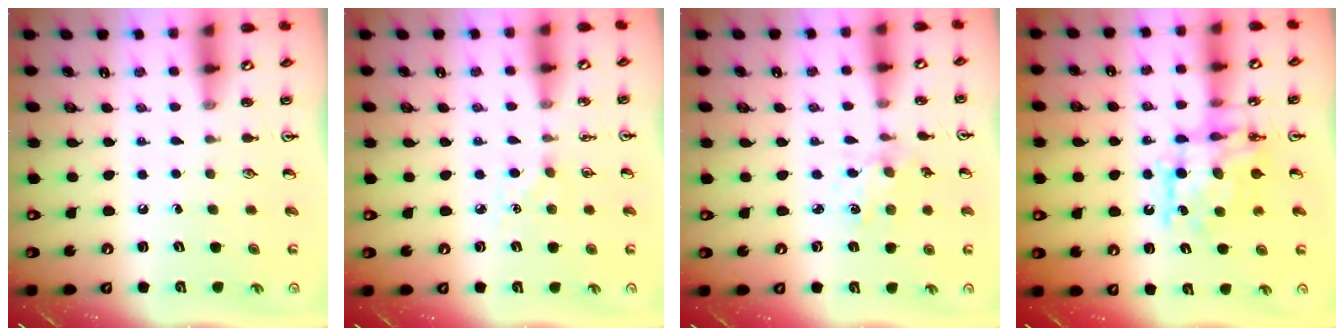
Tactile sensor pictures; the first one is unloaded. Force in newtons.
{"total": 5.0, "press": 4.9, "slide": 0.8}
{"total": 2.0, "press": 1.9, "slide": 0.4}
{"total": 9.6, "press": 9.6, "slide": 0.5}